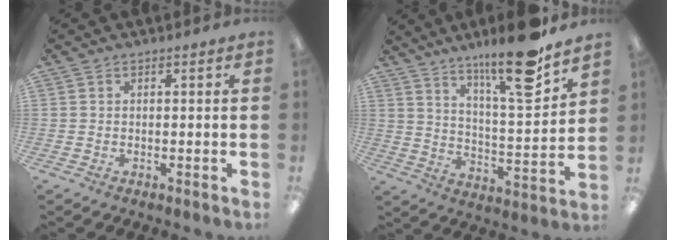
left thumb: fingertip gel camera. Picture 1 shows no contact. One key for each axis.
{"total": 17.0, "fx": 13.0, "fy": 2.9, "fz": 10.6, "tx": -0.174, "ty": -0.083, "tz": 0.207}